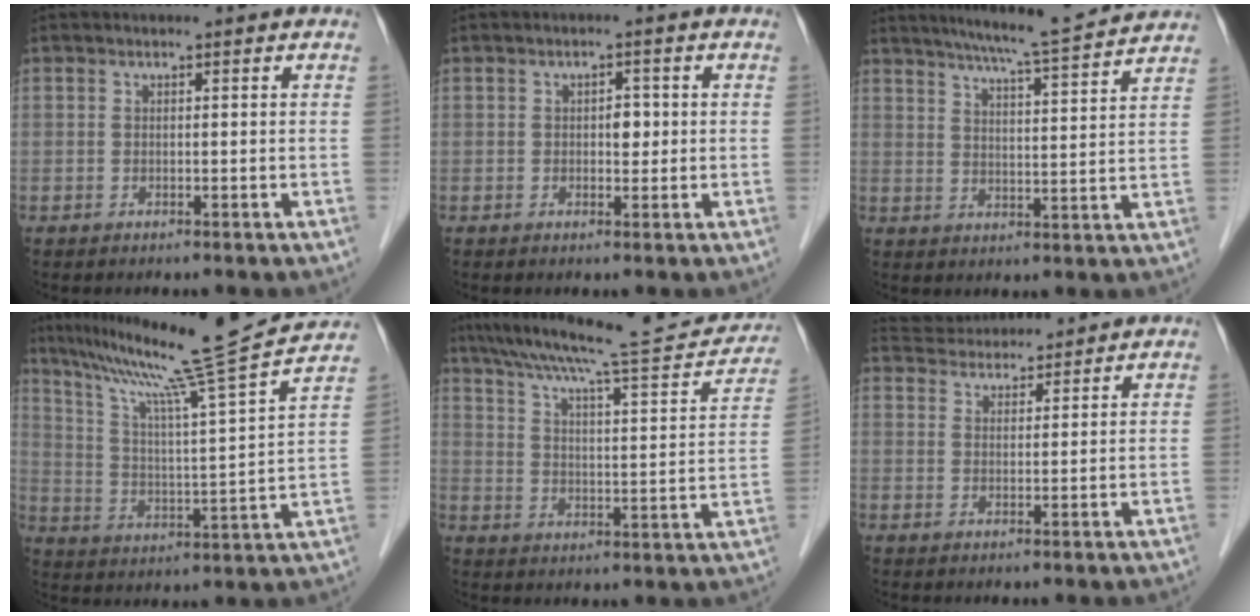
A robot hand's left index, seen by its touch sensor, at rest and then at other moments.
{"total": 2.0, "force": [-0.3, 1.2, 1.5], "torque": [-0.019, 0.000, -0.007]}
{"total": 12.1, "force": [10.9, -0.4, 5.2], "torque": [-0.088, 0.004, 0.148]}
{"total": 21.1, "force": [17.9, -2.0, 11.0], "torque": [-0.190, -0.025, 0.263]}
{"total": 22.1, "force": [19.5, 2.5, 10.0], "torque": [-0.163, -0.008, 0.266]}
{"total": 8.6, "force": [8.3, 1.5, 1.8], "torque": [-0.036, 0.028, 0.129]}